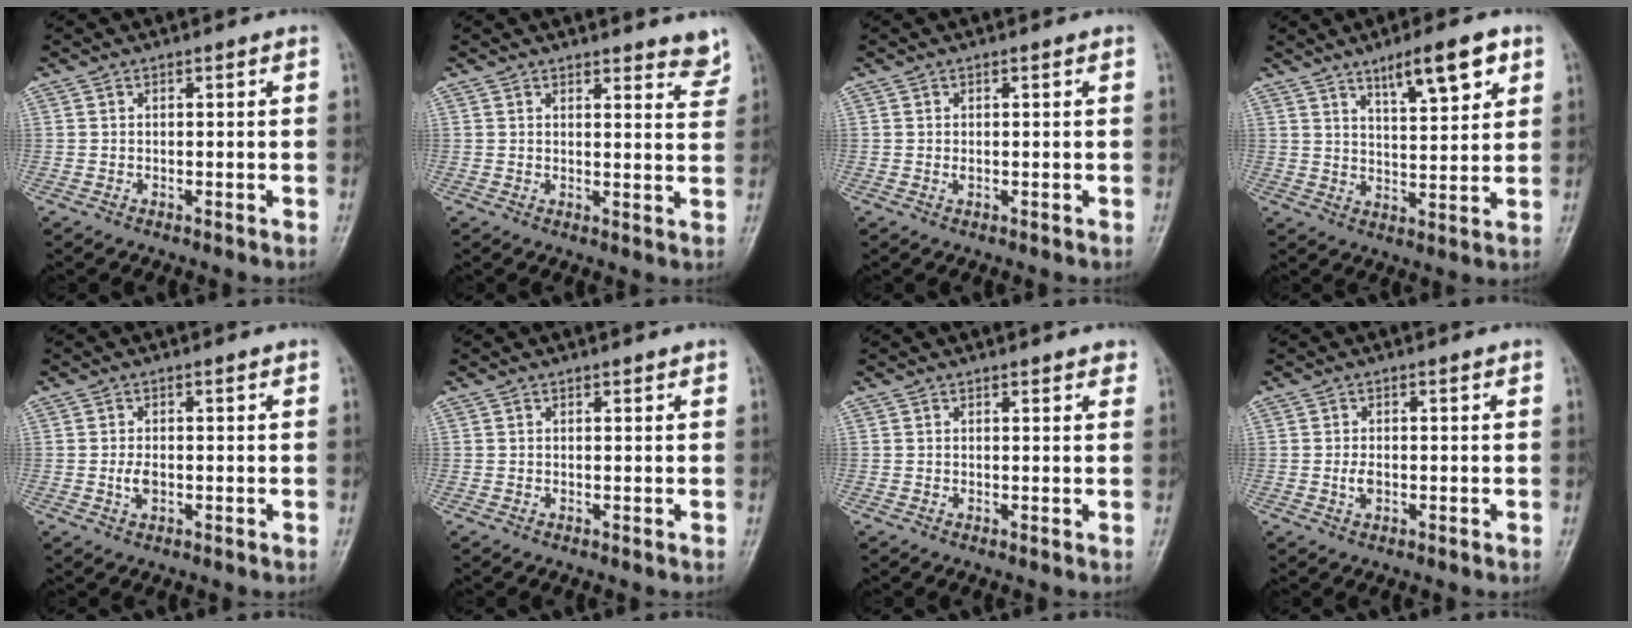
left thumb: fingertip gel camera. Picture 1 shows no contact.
{"total": 4.6, "force": [4.1, 1.1, 1.8], "torque": [-0.004, -0.031, 0.041]}
{"total": 0.8, "force": [0.1, 0.3, 0.7], "torque": [-0.014, 0.002, 0.005]}
{"total": 9.6, "force": [5.6, 2.5, 7.3], "torque": [-0.102, -0.029, 0.092]}
{"total": 2.3, "force": [-0.3, 1.3, 1.9], "torque": [-0.038, -0.002, -0.006]}
{"total": 0.7, "force": [0.5, 0.2, 0.3], "torque": [-0.006, -0.001, 0.006]}
{"total": 1.9, "force": [1.4, 0.7, 0.9], "torque": [-0.001, -0.002, 0.012]}
{"total": 1.9, "force": [-0.2, 1.0, 1.6], "torque": [-0.029, -0.001, -0.004]}